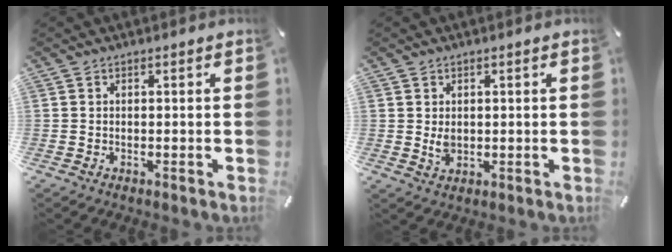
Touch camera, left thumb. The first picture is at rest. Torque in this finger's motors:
{"motor_torque": [0.62, 0.79, 0.25, -0.30, 0.13]}